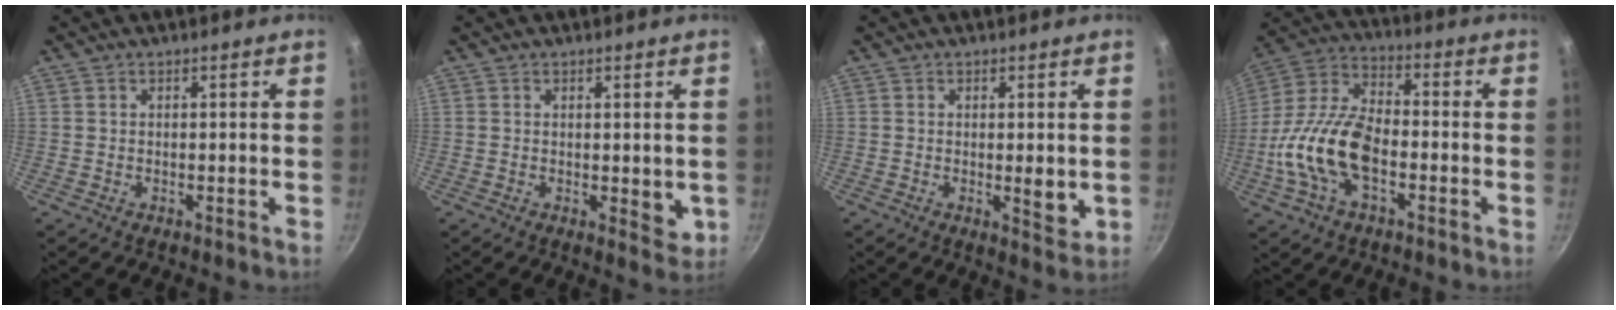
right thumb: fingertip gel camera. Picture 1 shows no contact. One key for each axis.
{"total": 3.4, "fx": 0.3, "fy": 1.6, "fz": 3.0, "tx": -0.038, "ty": -0.009, "tz": 0.005}
{"total": 4.0, "fx": -0.1, "fy": 1.4, "fz": 3.8, "tx": -0.058, "ty": -0.014, "tz": 0.000}
{"total": 16.9, "fx": -4.3, "fy": 9.1, "fz": 13.6, "tx": -0.251, "ty": 0.040, "tz": -0.099}